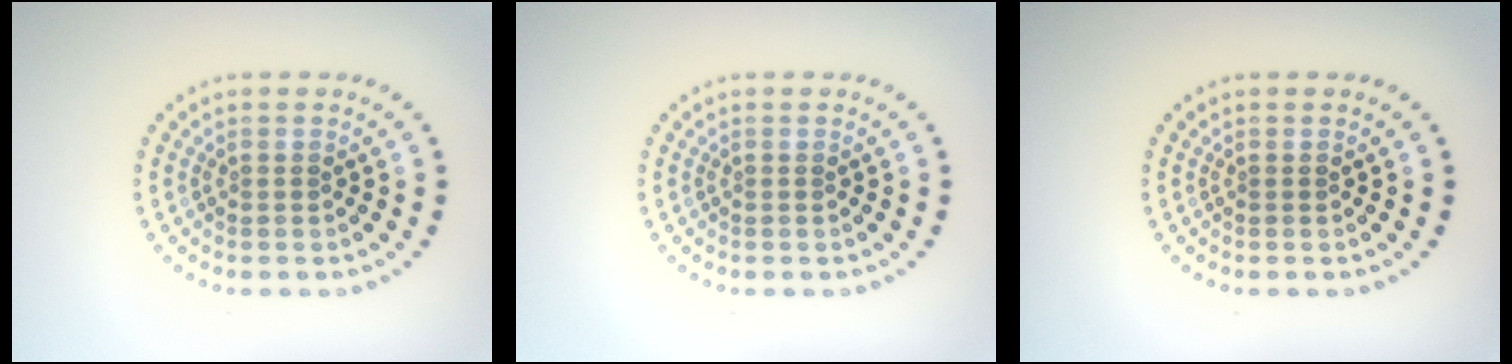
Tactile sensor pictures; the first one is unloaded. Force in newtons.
{"total": 0.0}
{"total": 0.0}